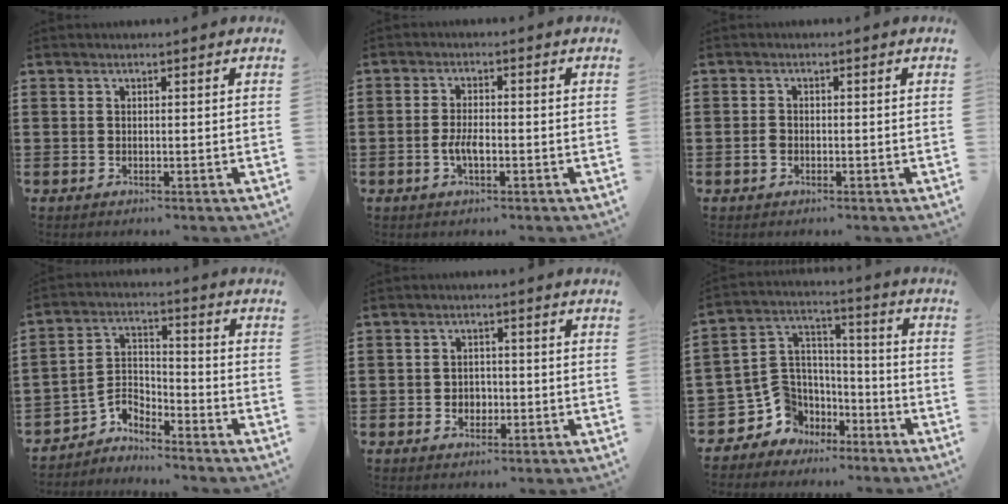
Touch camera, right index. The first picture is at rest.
{"total": 2.8, "force": [-1.0, 1.0, 2.4], "torque": [-0.059, -0.004, -0.023]}
{"total": 1.1, "force": [-0.5, 0.6, 0.8], "torque": [-0.025, -0.005, -0.011]}
{"total": 3.9, "force": [-3.5, 1.6, 0.7], "torque": [-0.032, -0.003, -0.077]}
{"total": 2.2, "force": [-0.8, 1.8, 1.0], "torque": [-0.023, 0.005, -0.018]}
{"total": 8.0, "force": [-3.4, 7.1, 1.2], "torque": [-0.080, -0.006, -0.064]}